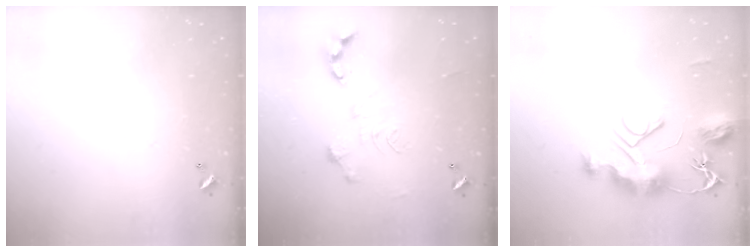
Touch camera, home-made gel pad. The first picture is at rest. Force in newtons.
{"total": 0.0}
{"total": 11.5, "press": 11.5, "slide": 1.2}